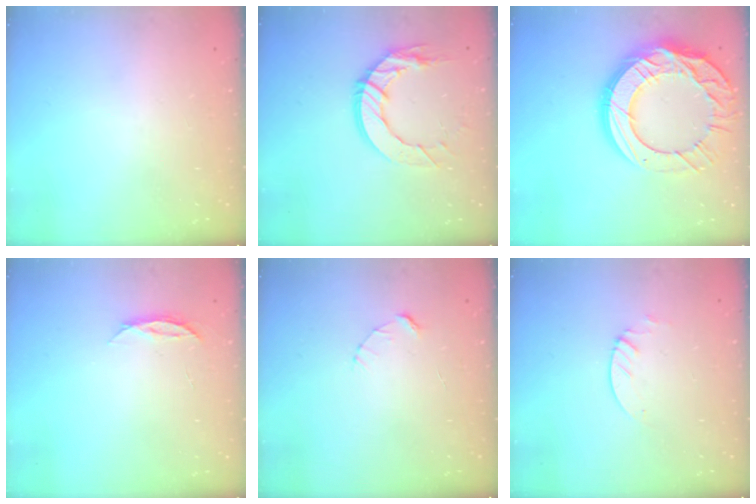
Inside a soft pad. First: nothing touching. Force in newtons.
{"total": 12.1, "press": 12.1, "slide": 0.8}
{"total": 24.9, "press": 24.8, "slide": 2.4}
{"total": 4.0, "press": 3.9, "slide": 0.4}
{"total": 2.7, "press": 2.7, "slide": 0.3}
{"total": 2.1, "press": 2.1, "slide": 0.2}